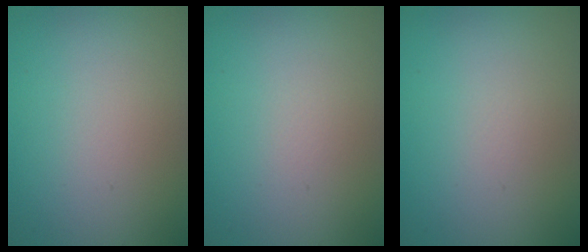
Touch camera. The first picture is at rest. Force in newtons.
{"total": 0.0}
{"total": 0.0}